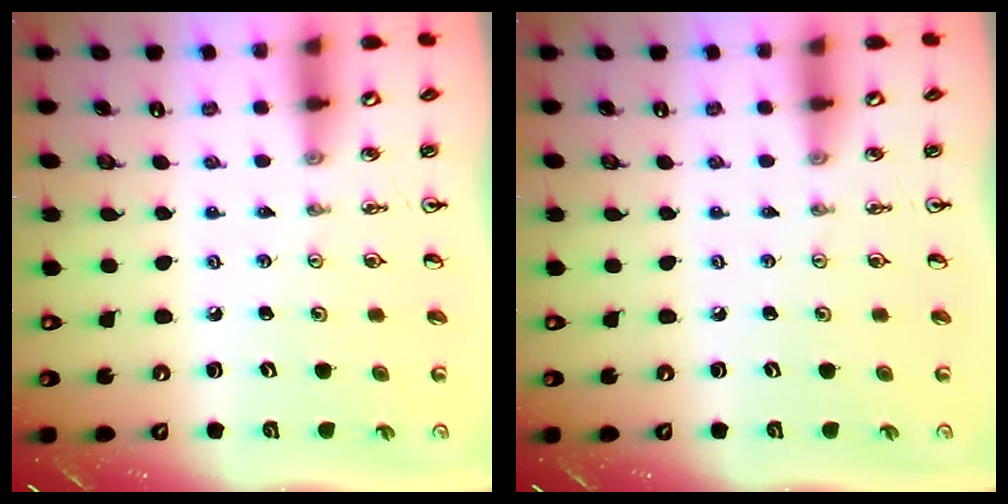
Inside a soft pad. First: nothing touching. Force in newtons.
{"total": 0.0}